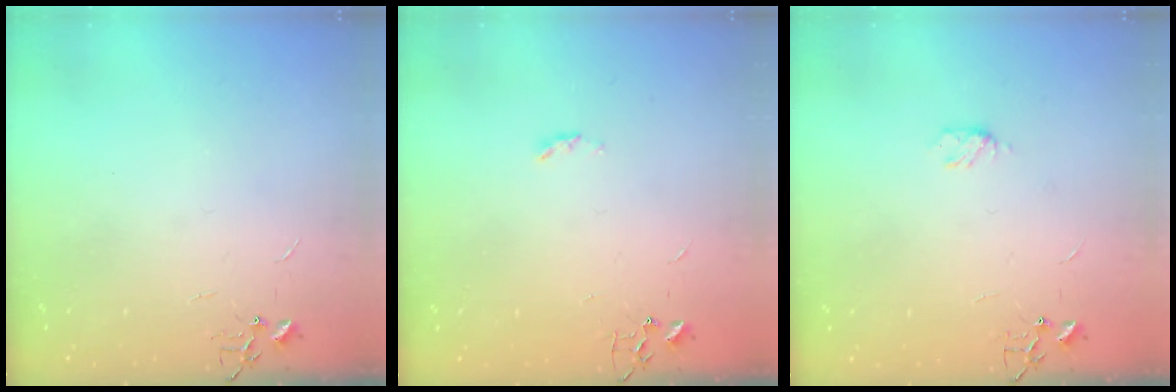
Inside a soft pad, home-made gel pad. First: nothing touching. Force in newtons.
{"total": 2.5, "press": 2.4, "slide": 0.4}
{"total": 3.3, "press": 3.3, "slide": 0.5}